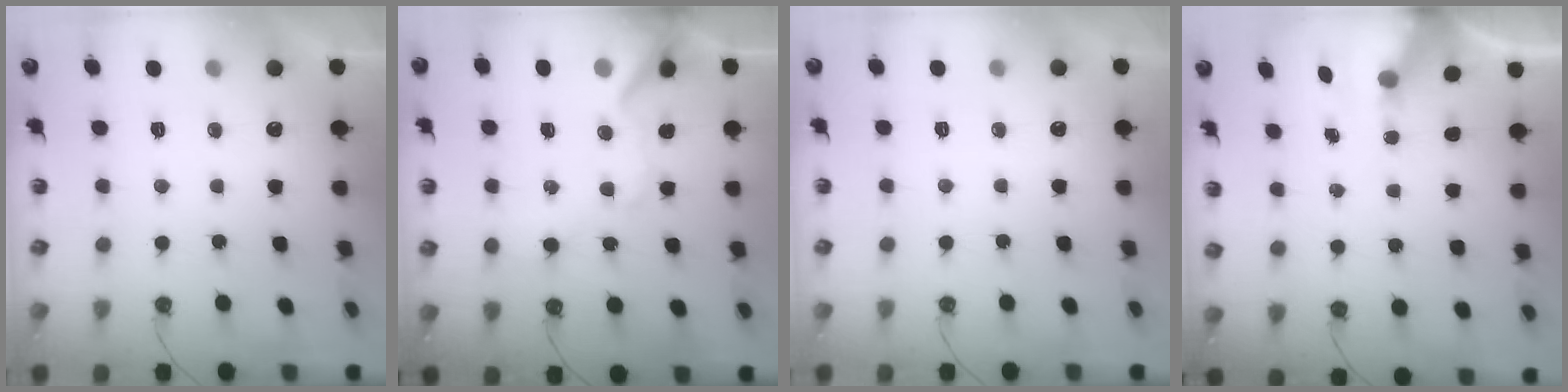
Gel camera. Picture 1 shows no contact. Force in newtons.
{"total": 13.9, "press": 13.8, "slide": 1.7}
{"total": 0.0}
{"total": 6.3, "press": 6.2, "slide": 0.6}